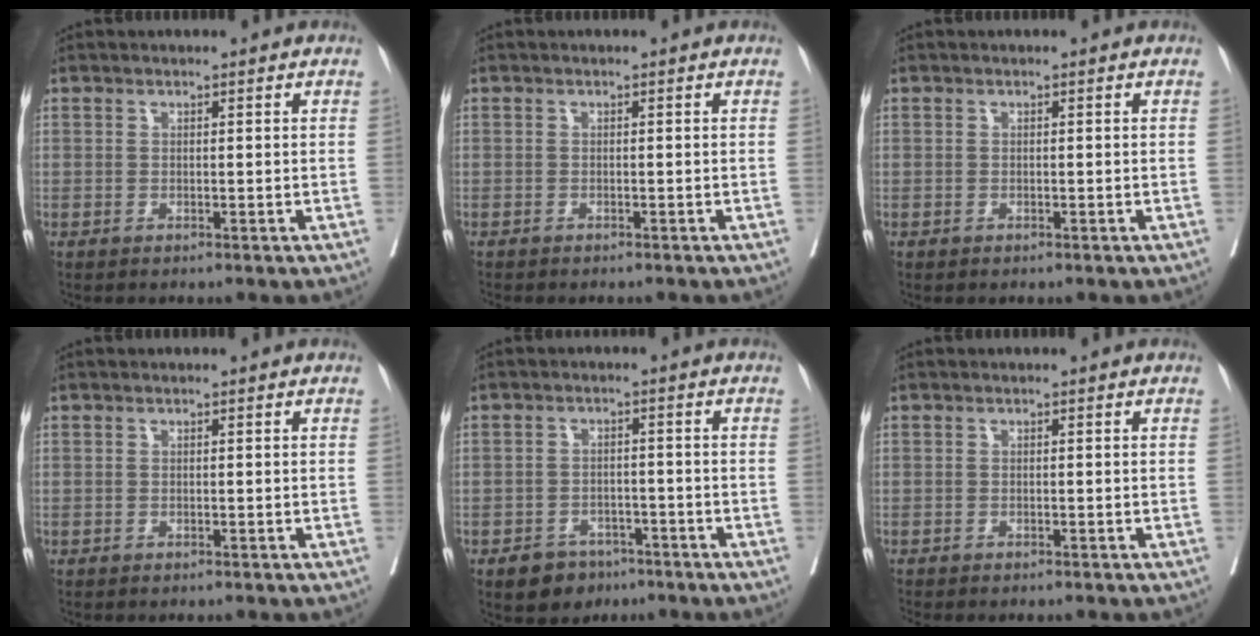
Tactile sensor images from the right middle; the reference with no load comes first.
{"total": 1.4, "force": [-1.2, 0.3, 0.8], "torque": [-0.013, -0.001, -0.012]}
{"total": 0.5, "force": [0.5, 0.0, 0.0], "torque": [-0.003, 0.004, 0.008]}
{"total": 0.0}
{"total": 4.5, "force": [-2.8, 3.3, 1.4], "torque": [-0.020, 0.009, -0.037]}
{"total": 2.6, "force": [-2.2, 0.5, 1.2], "torque": [-0.017, -0.003, -0.026]}